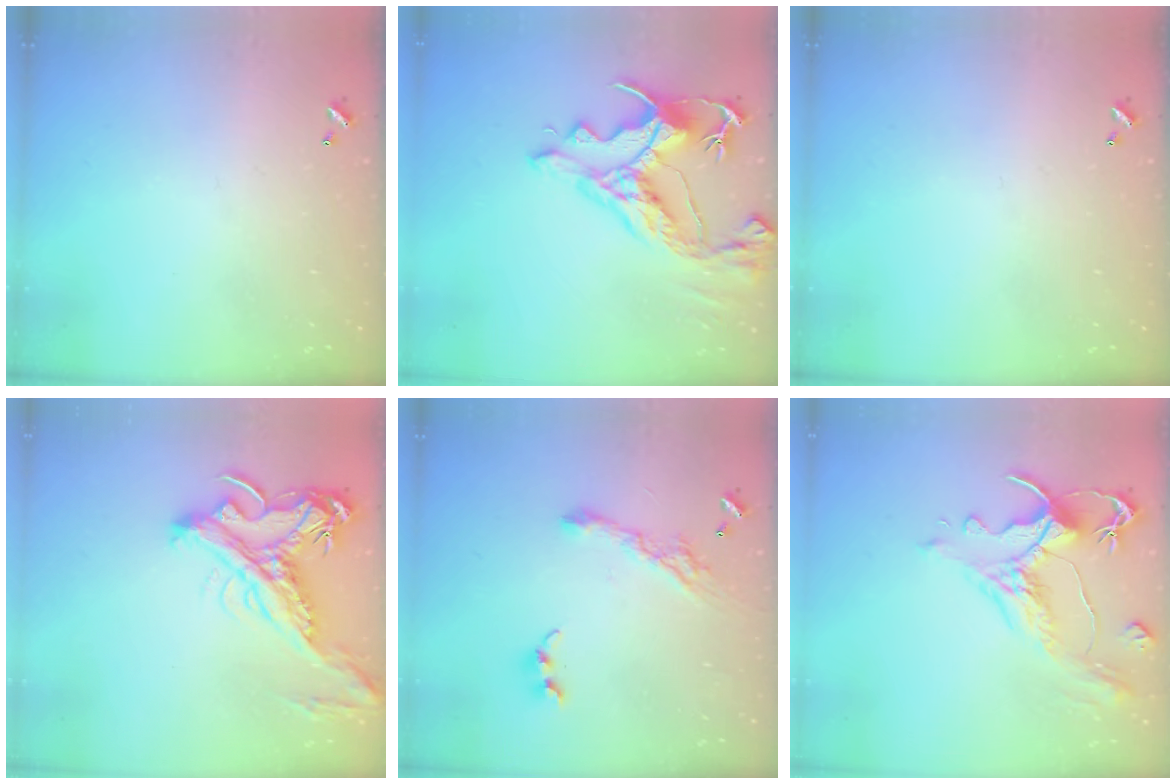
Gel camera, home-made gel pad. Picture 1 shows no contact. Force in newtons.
{"total": 10.7, "press": 10.5, "slide": 2.2}
{"total": 0.0}
{"total": 6.0, "press": 5.8, "slide": 1.7}
{"total": 7.6, "press": 7.5, "slide": 1.1}
{"total": 1.5, "press": 0.1, "slide": 1.5}